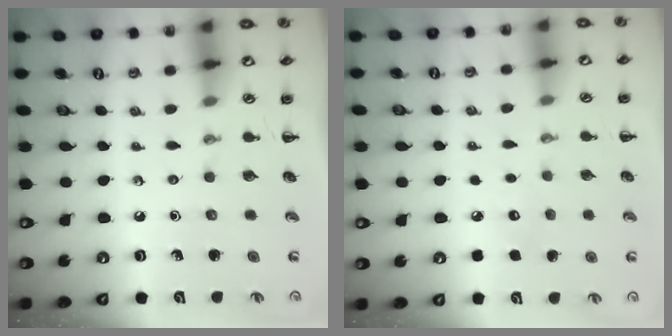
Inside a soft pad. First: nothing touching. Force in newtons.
{"total": 4.8, "press": 4.6, "slide": 1.2}